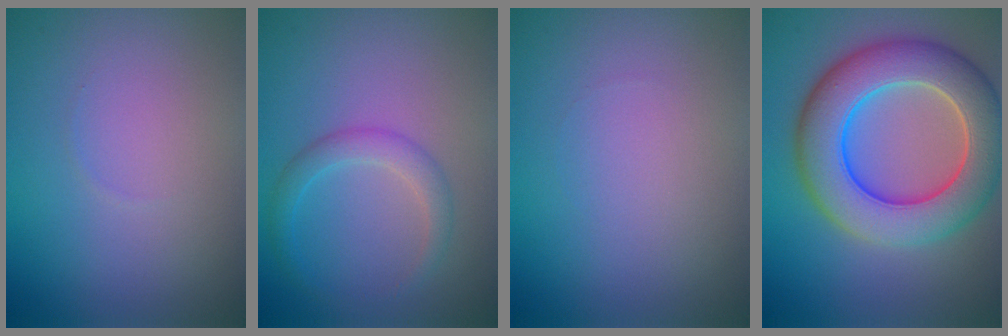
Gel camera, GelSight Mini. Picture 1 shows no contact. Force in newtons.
{"total": 2.2, "press": 2.2, "slide": 0.1}
{"total": 0.0}
{"total": 10.1, "press": 10.0, "slide": 0.7}